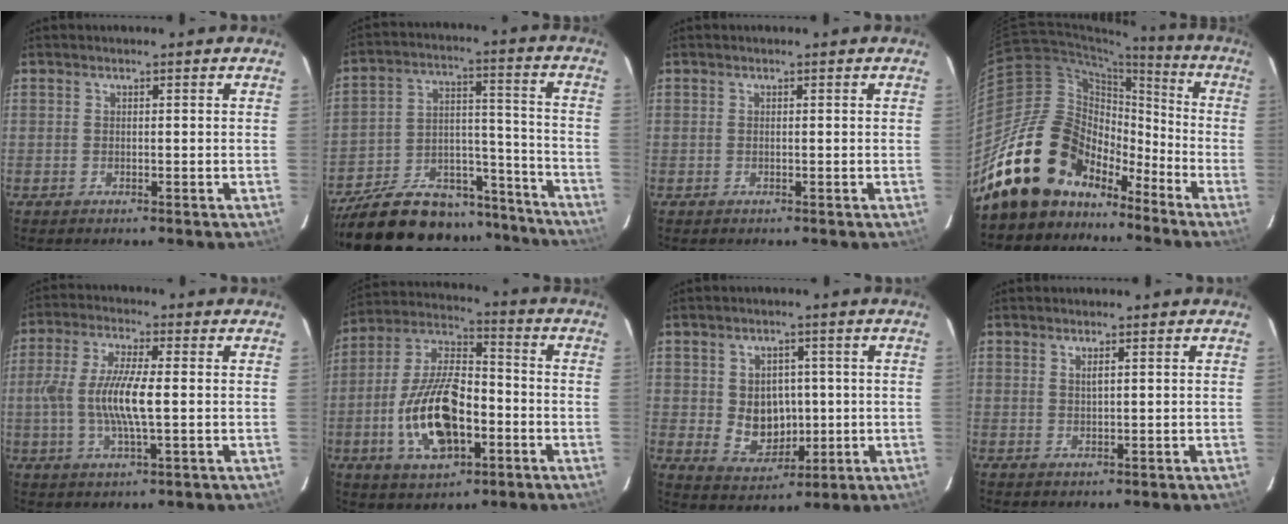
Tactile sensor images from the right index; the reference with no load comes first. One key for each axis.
{"total": 26.4, "fx": -22.6, "fy": 9.7, "fz": 9.7, "tx": -0.192, "ty": 0.034, "tz": -0.313}
{"total": 0.0}
{"total": 20.3, "fx": -14.1, "fy": 12.3, "fz": 8.0, "tx": -0.161, "ty": 0.037, "tz": -0.231}
{"total": 10.2, "fx": -0.7, "fy": 2.2, "fz": 9.9, "tx": -0.198, "ty": -0.001, "tz": -0.015}
{"total": 17.5, "fx": -5.3, "fy": 8.8, "fz": 14.2, "tx": -0.292, "ty": 0.007, "tz": -0.088}
{"total": 8.1, "fx": -0.1, "fy": 6.8, "fz": 4.3, "tx": -0.087, "ty": 0.002, "tz": 0.018}
{"total": 1.2, "fx": 0.7, "fy": 0.2, "fz": 1.0, "tx": -0.017, "ty": 0.001, "tz": 0.012}